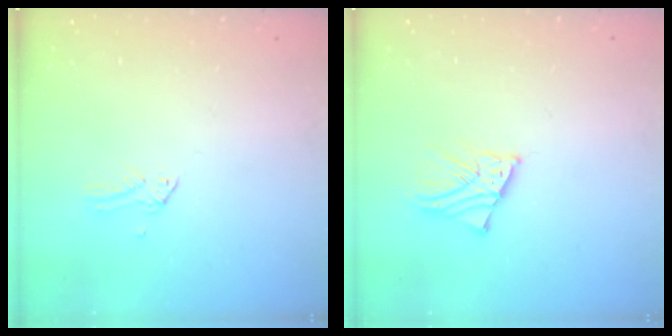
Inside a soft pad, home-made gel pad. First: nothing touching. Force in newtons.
{"total": 3.3, "press": 3.3, "slide": 0.4}